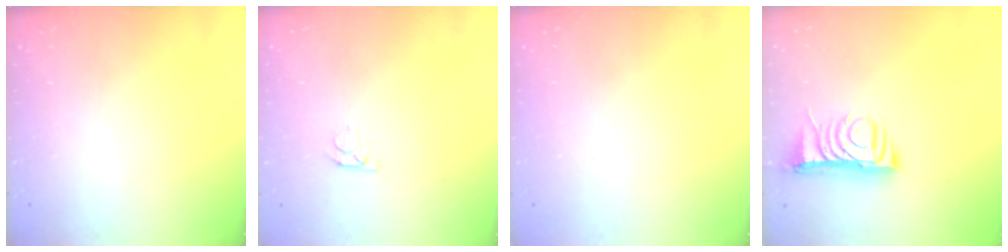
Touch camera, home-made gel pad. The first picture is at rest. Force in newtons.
{"total": 3.5, "press": 3.5, "slide": 0.6}
{"total": 1.6, "press": 1.6, "slide": 0.0}
{"total": 7.5, "press": 7.5, "slide": 0.7}